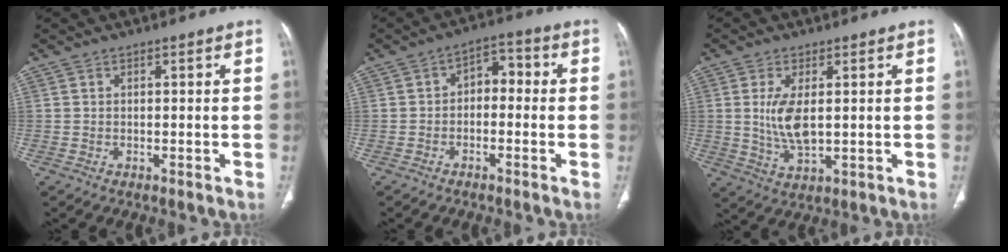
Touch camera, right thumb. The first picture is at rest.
{"total": 5.2, "force": [-0.8, 3.6, 3.7], "torque": [-0.032, 0.030, -0.026]}
{"total": 7.3, "force": [0.8, 3.2, 6.5], "torque": [-0.135, -0.014, 0.023]}